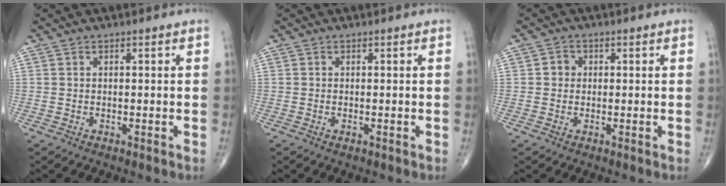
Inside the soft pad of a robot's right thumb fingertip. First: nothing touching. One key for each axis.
{"total": 0.6, "fx": -0.2, "fy": 0.2, "fz": 0.5, "tx": -0.010, "ty": -0.002, "tz": -0.003}
{"total": 2.1, "fx": 0.1, "fy": 2.0, "fz": 0.7, "tx": 0.001, "ty": 0.005, "tz": -0.003}